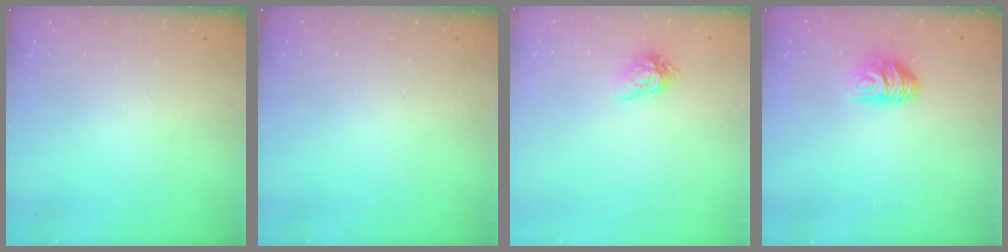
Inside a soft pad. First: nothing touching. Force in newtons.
{"total": 0.0}
{"total": 5.9, "press": 5.9, "slide": 0.3}
{"total": 7.5, "press": 7.5, "slide": 0.7}